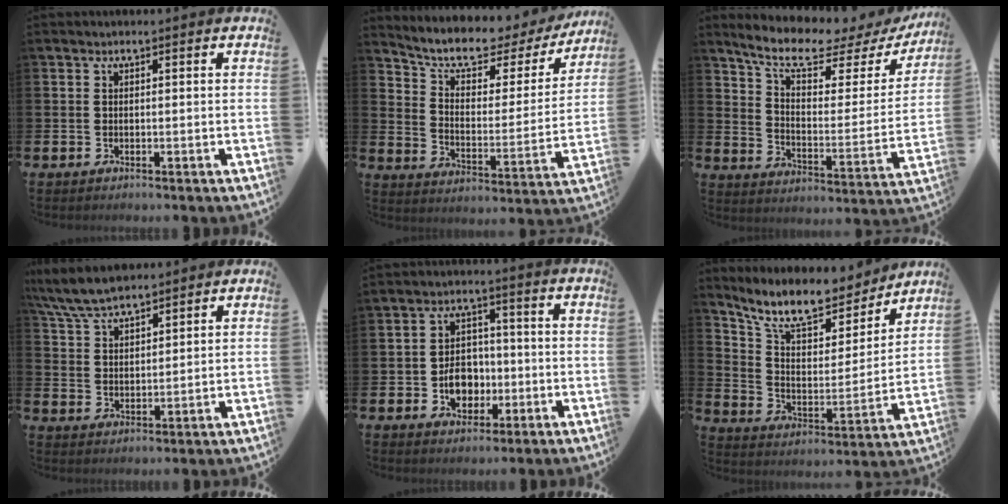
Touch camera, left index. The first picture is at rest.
{"total": 7.9, "force": [6.4, 3.1, 3.4], "torque": [-0.097, -0.042, 0.106]}
{"total": 9.0, "force": [7.7, 2.2, 4.1], "torque": [-0.107, -0.053, 0.126]}
{"total": 6.7, "force": [6.2, 1.3, 1.9], "torque": [-0.065, -0.016, 0.118]}
{"total": 5.6, "force": [-1.5, 4.4, 3.2], "torque": [-0.047, 0.008, -0.032]}
{"total": 11.2, "force": [9.7, 3.6, 4.3], "torque": [-0.119, -0.064, 0.170]}